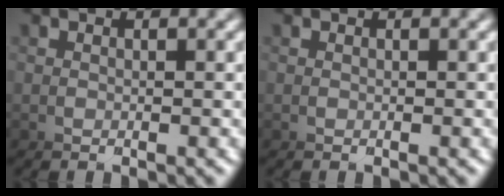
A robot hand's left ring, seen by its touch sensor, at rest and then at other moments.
{"total": 0.0}